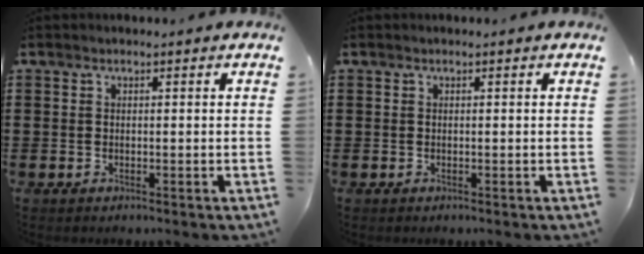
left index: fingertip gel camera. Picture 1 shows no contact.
{"total": 0.0}